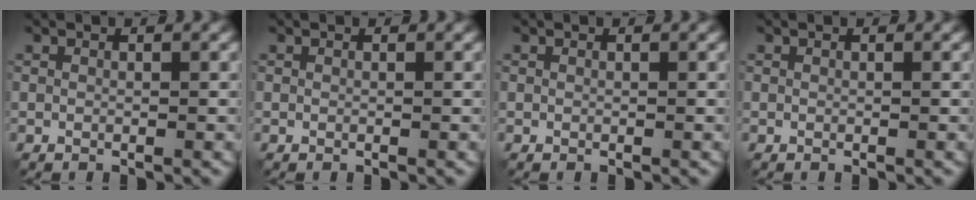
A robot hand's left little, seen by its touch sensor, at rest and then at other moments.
{"total": 0.0}
{"total": 0.0}
{"total": 0.0}